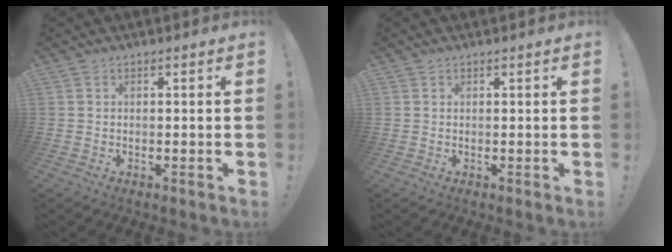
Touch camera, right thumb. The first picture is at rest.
{"total": 0.0}